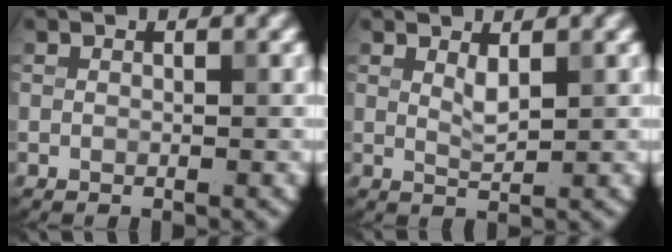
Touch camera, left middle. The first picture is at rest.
{"total": 1.4, "force": [0.8, 0.4, 1.1], "torque": [-0.024, -0.002, 0.015]}